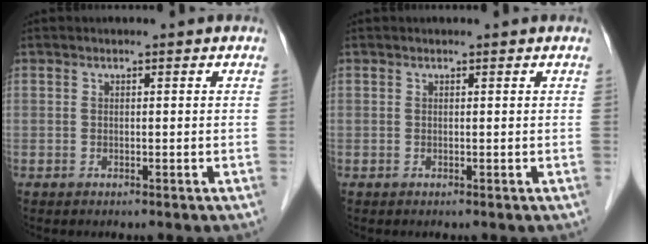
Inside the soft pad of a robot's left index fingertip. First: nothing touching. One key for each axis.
{"total": 0.5, "fx": 0.5, "fy": 0.0, "fz": 0.1, "tx": -0.001, "ty": 0.004, "tz": 0.004}